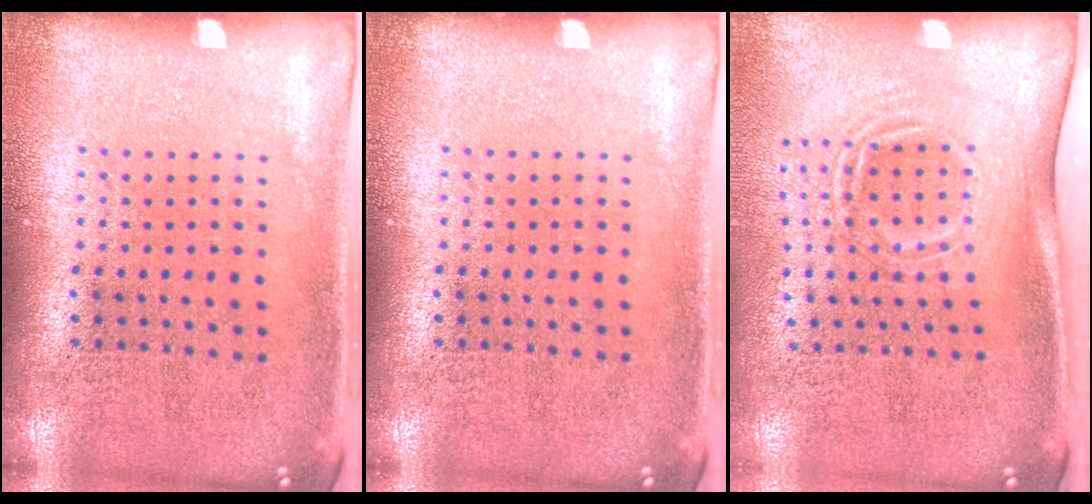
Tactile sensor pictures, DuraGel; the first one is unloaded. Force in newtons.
{"total": 0.0}
{"total": 1.7, "press": 1.2, "slide": 1.2}